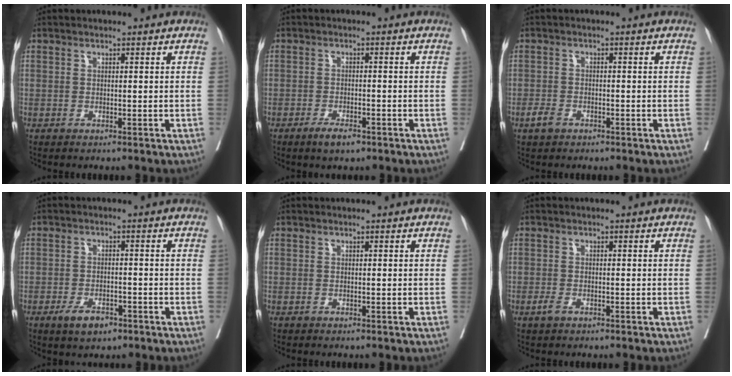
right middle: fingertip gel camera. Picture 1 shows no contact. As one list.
[{"total": 3.2, "force": [-2.2, 0.9, 2.2], "torque": [-0.045, -0.003, -0.036]}, {"total": 2.1, "force": [-1.3, 1.2, 1.1], "torque": [-0.023, 0.002, -0.022]}, {"total": 4.3, "force": [-2.6, 1.9, 2.9], "torque": [-0.055, -0.001, -0.040]}, {"total": 0.0}, {"total": 1.3, "force": [-0.7, 0.6, 0.9], "torque": [-0.020, -0.001, -0.011]}]